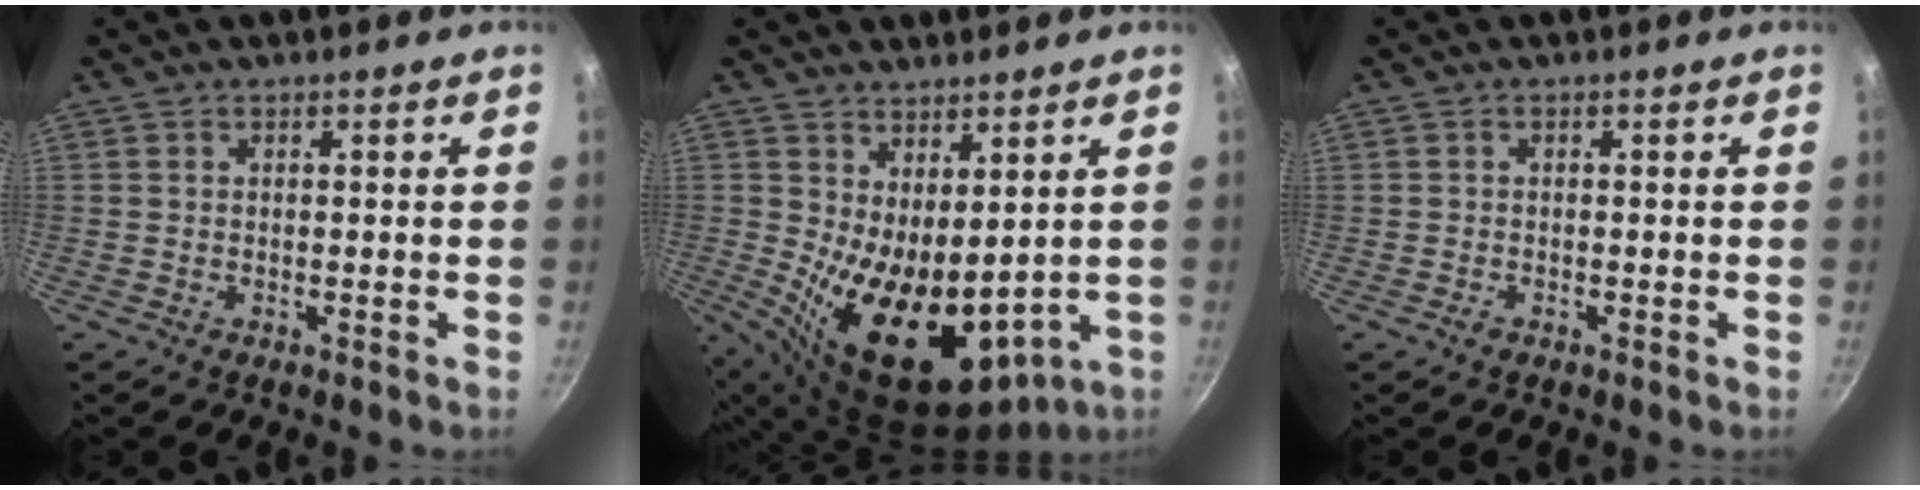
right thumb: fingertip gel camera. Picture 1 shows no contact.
{"total": 15.3, "force": [1.0, 8.2, 12.9], "torque": [-0.176, -0.034, 0.044]}
{"total": 1.0, "force": [-0.6, 0.7, 0.4], "torque": [-0.007, 0.002, -0.012]}